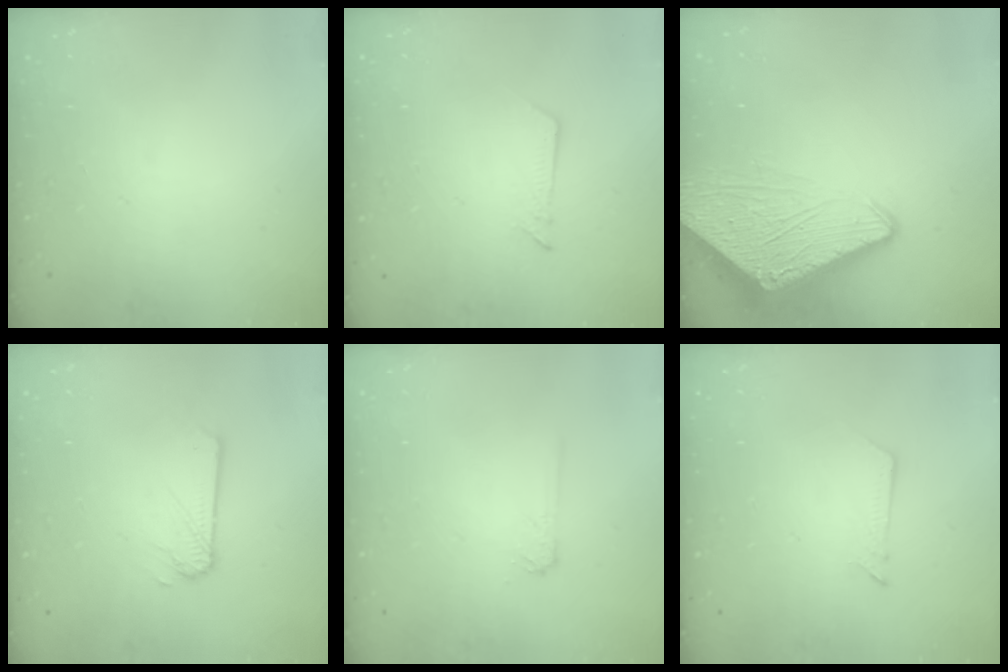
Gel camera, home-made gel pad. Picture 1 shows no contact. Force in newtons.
{"total": 2.5, "press": 2.5, "slide": 0.2}
{"total": 7.1, "press": 7.0, "slide": 0.7}
{"total": 1.9, "press": 1.9, "slide": 0.3}
{"total": 4.3, "press": 4.2, "slide": 0.8}
{"total": 2.6, "press": 2.6, "slide": 0.3}